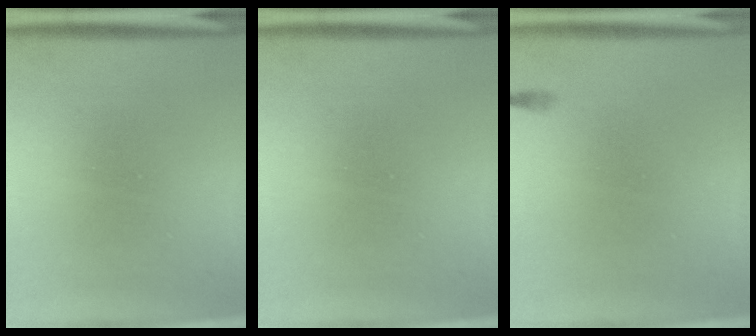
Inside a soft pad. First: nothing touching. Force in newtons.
{"total": 0.0}
{"total": 0.5}